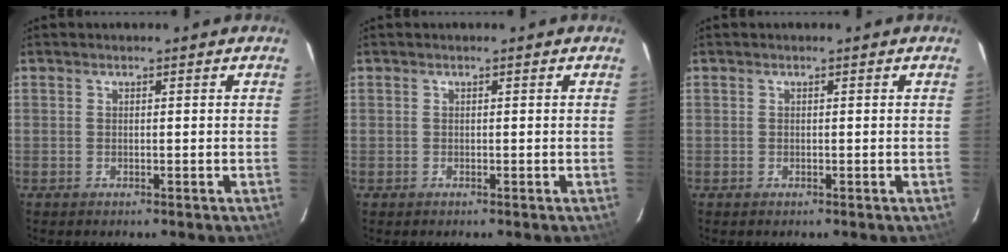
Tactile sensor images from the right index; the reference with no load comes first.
{"total": 0.8, "force": [-0.2, 0.7, -0.1], "torque": [0.000, 0.003, -0.002]}
{"total": 0.0}